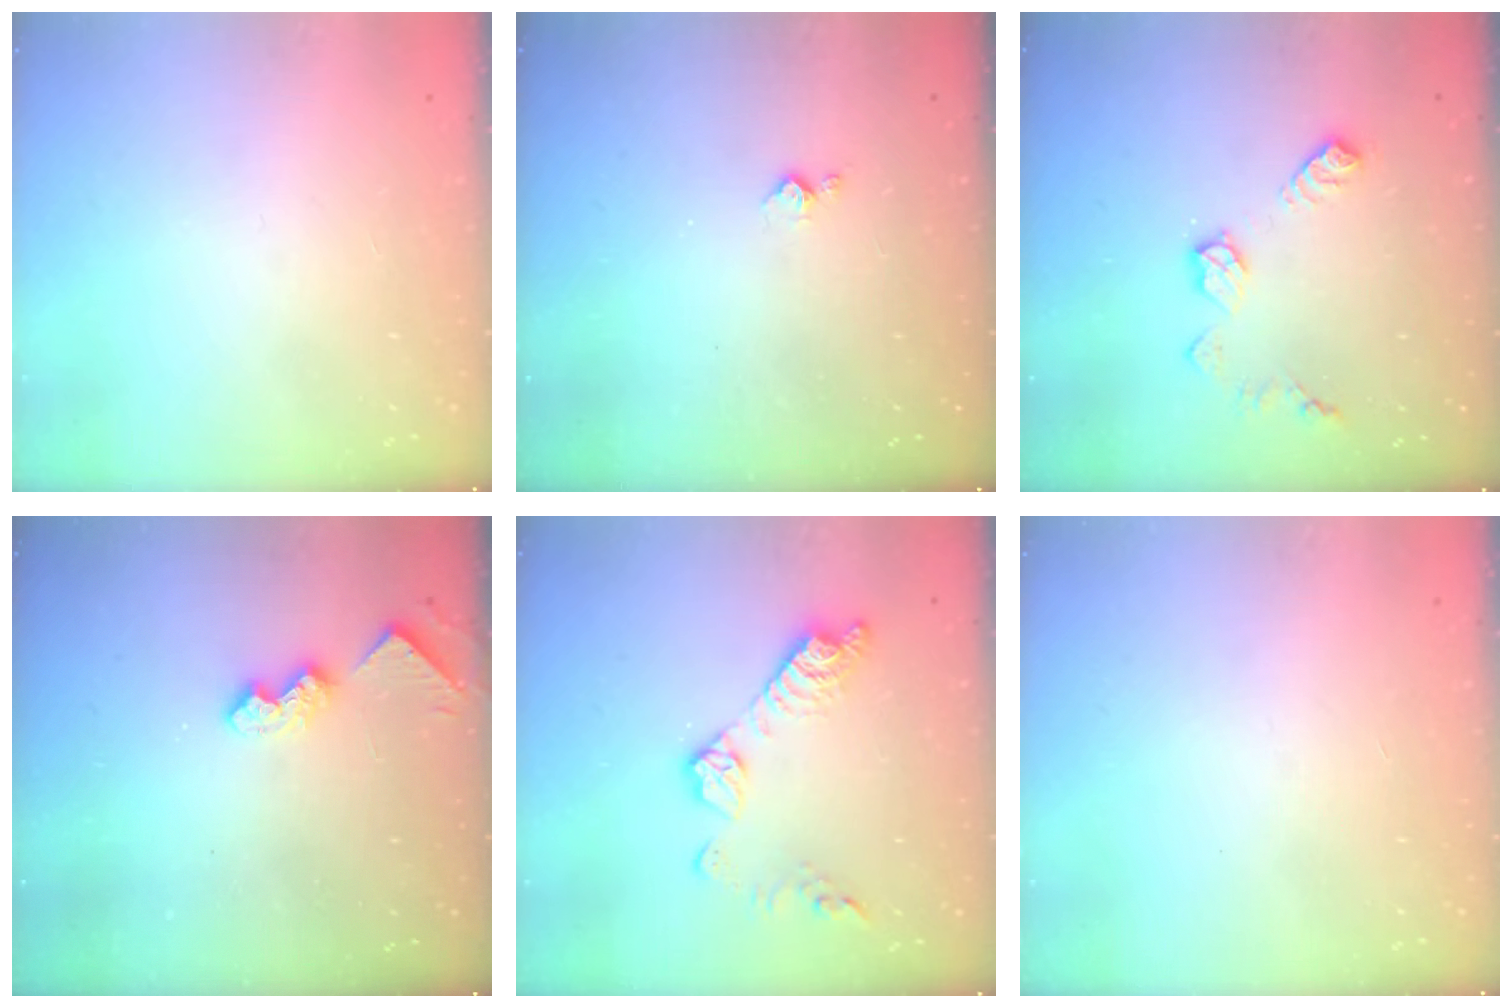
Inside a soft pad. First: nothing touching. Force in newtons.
{"total": 2.9, "press": 2.9, "slide": 0.5}
{"total": 9.9, "press": 9.9, "slide": 0.4}
{"total": 7.9, "press": 7.9, "slide": 0.4}
{"total": 12.1, "press": 12.0, "slide": 0.6}
{"total": 0.0}